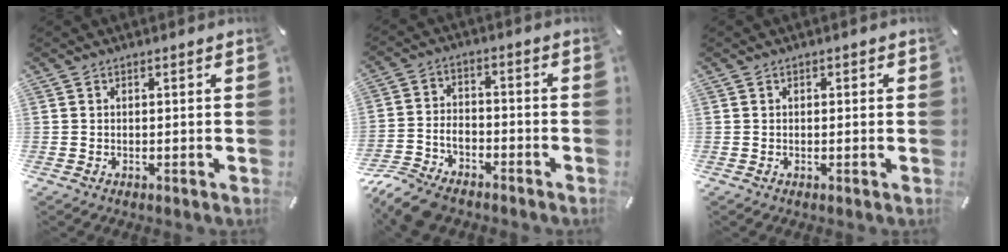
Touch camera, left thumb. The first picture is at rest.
{"total": 9.1, "force": [-7.3, 4.3, 3.3], "torque": [-0.067, 0.032, -0.141]}
{"total": 0.5, "force": [0.0, 0.5, 0.2], "torque": [-0.003, 0.003, -0.002]}